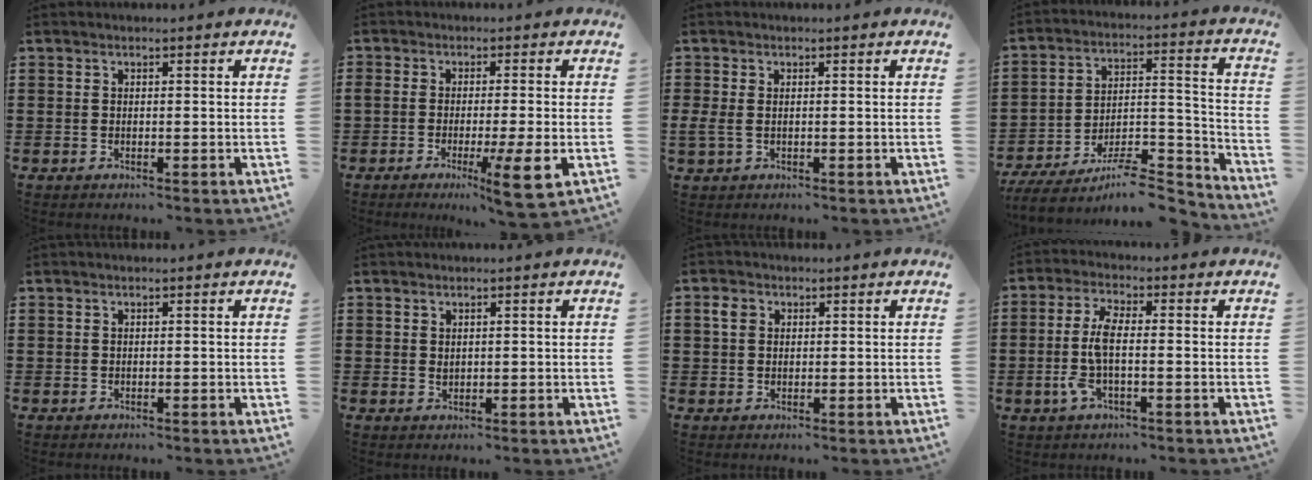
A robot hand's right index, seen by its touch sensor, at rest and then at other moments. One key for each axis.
{"total": 7.2, "fx": -2.8, "fy": 0.2, "fz": 6.6, "tx": -0.111, "ty": -0.012, "tz": -0.047}
{"total": 1.7, "fx": 0.0, "fy": 1.0, "fz": 1.4, "tx": -0.046, "ty": -0.002, "tz": -0.005}
{"total": 9.8, "fx": -8.3, "fy": 2.6, "fz": 4.5, "tx": -0.066, "ty": 0.023, "tz": -0.157}
{"total": 0.0}
{"total": 0.8, "fx": 0.5, "fy": 0.5, "fz": 0.4, "tx": -0.009, "ty": 0.003, "tz": 0.010}
{"total": 1.9, "fx": 0.8, "fy": 1.5, "fz": 0.8, "tx": -0.022, "ty": 0.007, "tz": 0.014}
{"total": 6.1, "fx": -1.0, "fy": 2.0, "fz": 5.7, "tx": -0.129, "ty": -0.003, "tz": -0.025}